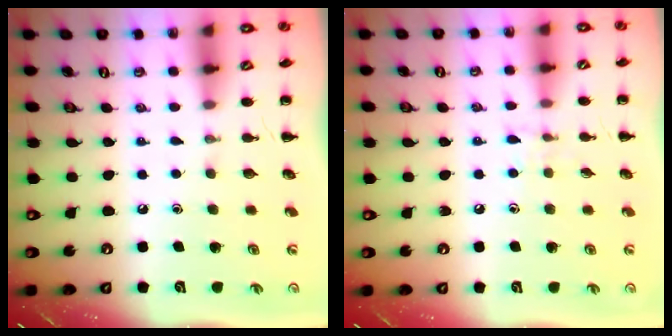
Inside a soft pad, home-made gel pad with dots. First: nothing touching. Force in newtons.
{"total": 4.6, "press": 4.3, "slide": 1.4}